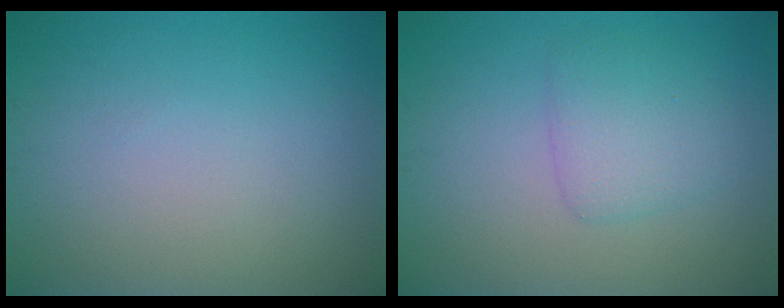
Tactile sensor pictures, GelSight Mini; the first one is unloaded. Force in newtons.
{"total": 2.7, "press": 2.7, "slide": 0.1}